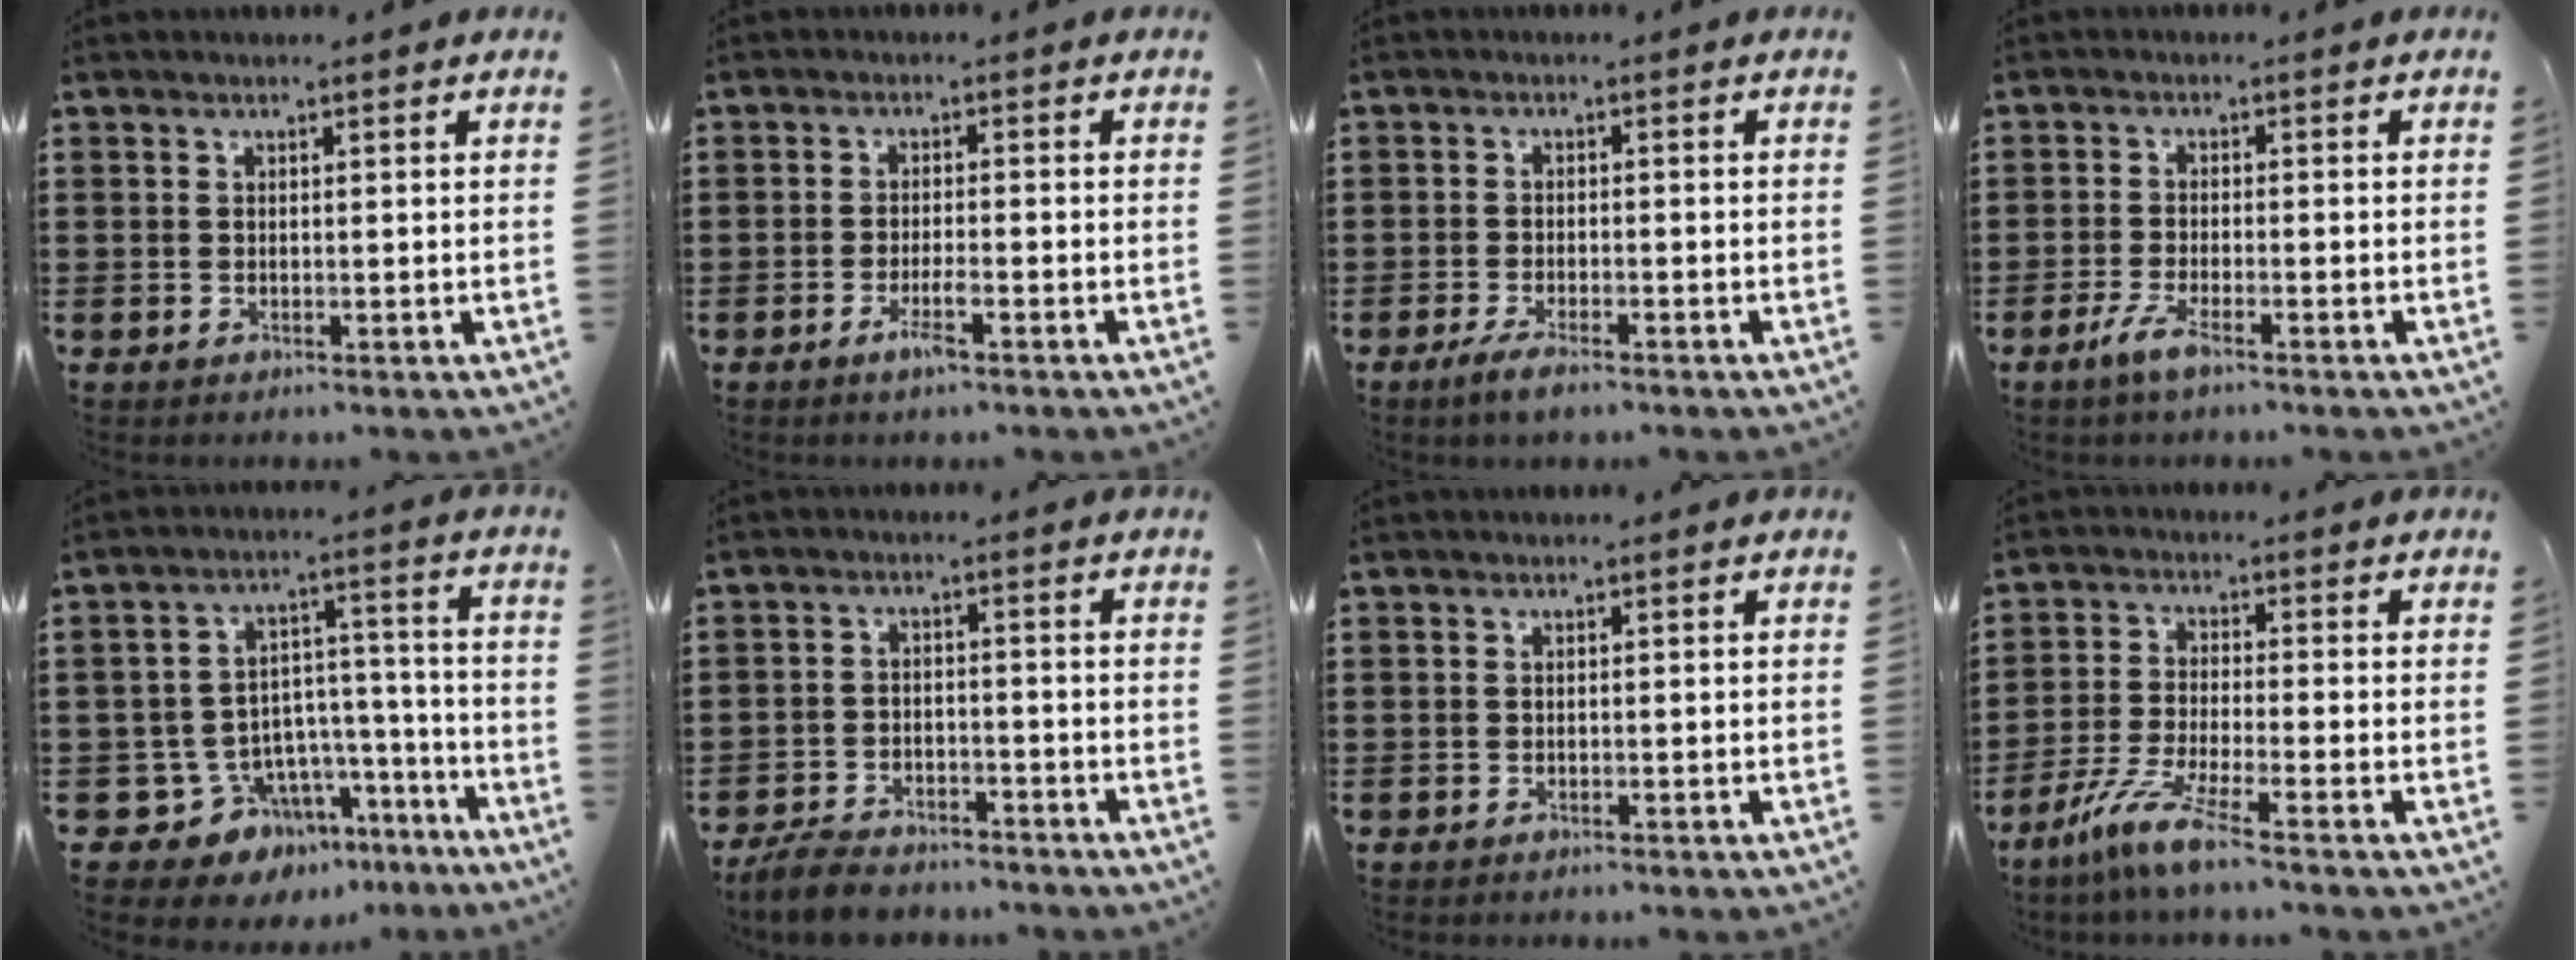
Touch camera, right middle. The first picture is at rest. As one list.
[{"total": 3.1, "force": [-1.7, 0.4, 2.6], "torque": [-0.049, -0.003, -0.032]}, {"total": 2.8, "force": [-1.9, 0.4, 2.0], "torque": [-0.049, -0.004, -0.039]}, {"total": 3.6, "force": [-2.1, 0.3, 2.9], "torque": [-0.068, -0.012, -0.041]}, {"total": 8.4, "force": [-6.0, 5.7, 1.1], "torque": [-0.033, 0.018, -0.103]}, {"total": 5.1, "force": [-4.8, 1.0, 1.2], "torque": [-0.033, 0.006, -0.099]}, {"total": 0.0}, {"total": 7.0, "force": [-5.0, 0.0, 4.9], "torque": [-0.114, -0.020, -0.099]}]